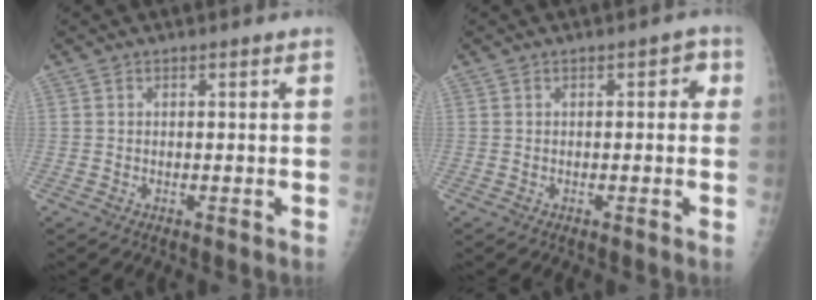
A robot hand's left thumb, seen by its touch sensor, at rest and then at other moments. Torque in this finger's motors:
{"motor_torque": [-0.24, 0.21, -0.24, -0.19, 0.02]}